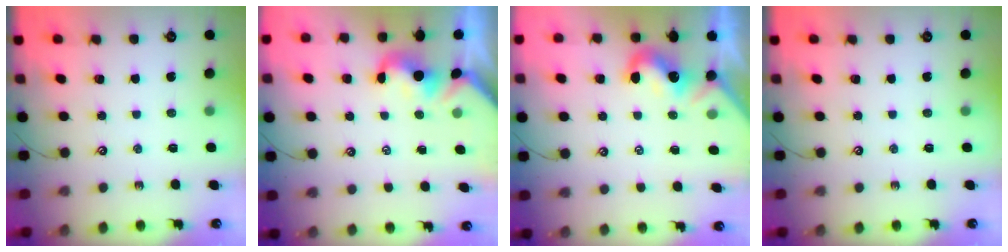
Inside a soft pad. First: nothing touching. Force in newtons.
{"total": 1.1, "press": 1.1, "slide": 0.2}
{"total": 0.7, "press": 0.4, "slide": 0.6}
{"total": 0.0}